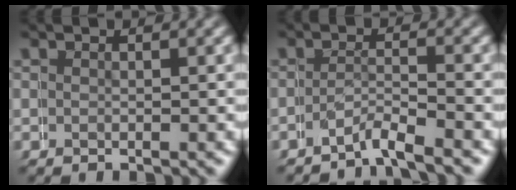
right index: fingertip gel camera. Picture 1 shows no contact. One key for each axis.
{"total": 2.2, "fx": -2.0, "fy": -0.4, "fz": -0.8, "tx": 0.010, "ty": -0.008, "tz": -0.035}